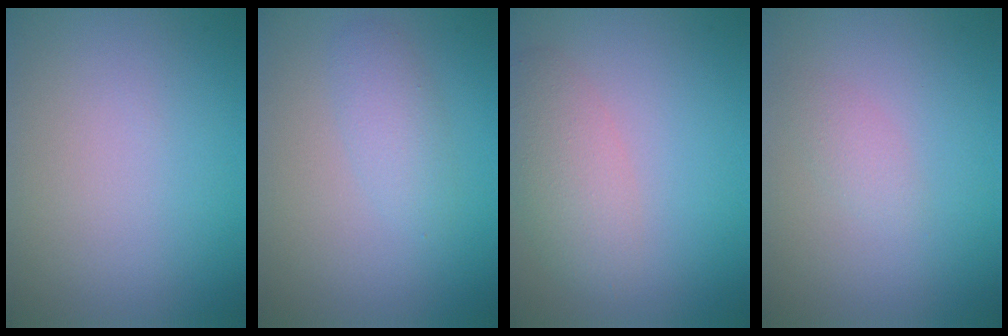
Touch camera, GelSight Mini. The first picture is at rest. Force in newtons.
{"total": 2.0, "press": 2.0, "slide": 0.1}
{"total": 3.4, "press": 3.4, "slide": 0.3}
{"total": 1.1, "press": 1.1, "slide": 0.0}